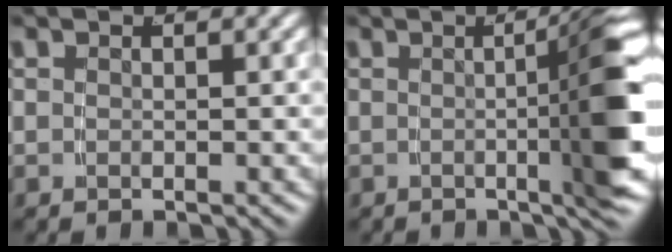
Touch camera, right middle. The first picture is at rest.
{"total": 8.2, "force": [-0.2, 1.2, 8.1], "torque": [-0.088, 0.016, -0.012]}